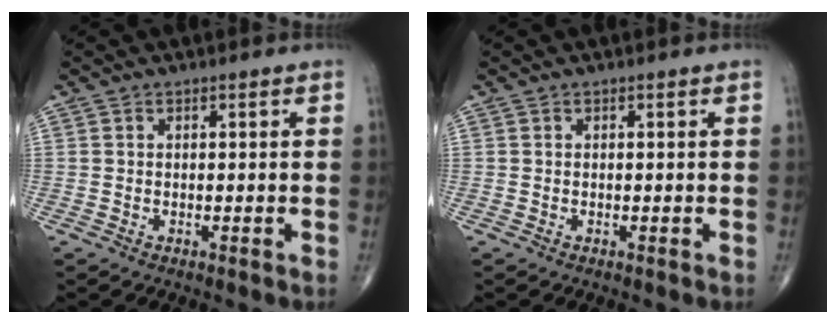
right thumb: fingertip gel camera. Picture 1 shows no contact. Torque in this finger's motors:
{"motor_torque": [-0.01, 0.00, 0.00, 0.00, 0.00]}